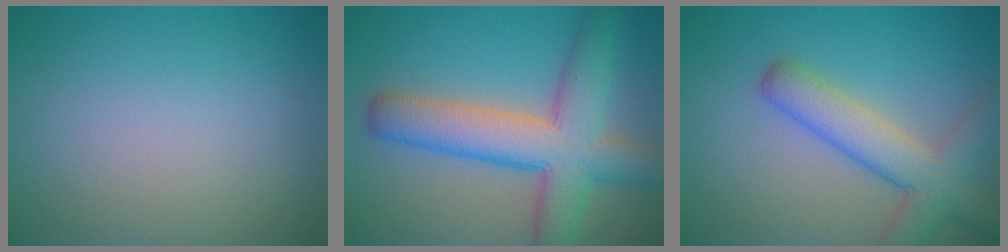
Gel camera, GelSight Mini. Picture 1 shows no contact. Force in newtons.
{"total": 8.5, "press": 8.5, "slide": 0.2}
{"total": 5.6, "press": 5.6, "slide": 0.3}